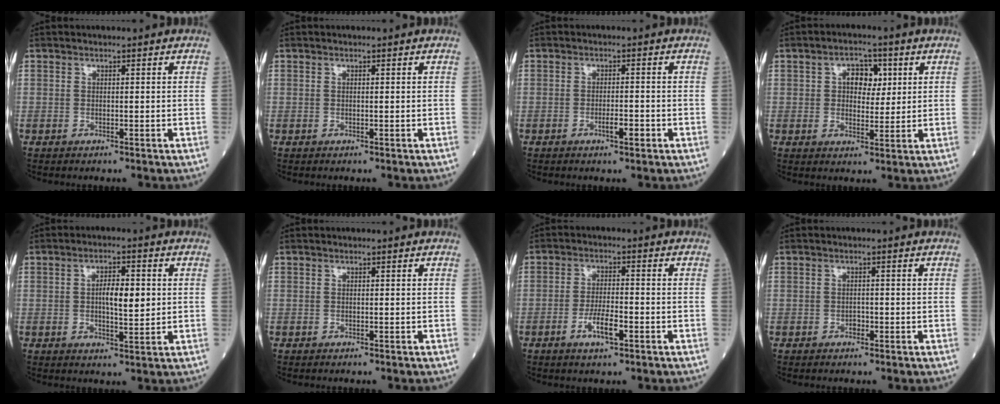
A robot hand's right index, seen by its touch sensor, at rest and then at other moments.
{"total": 0.0}
{"total": 2.3, "force": [-1.1, 0.2, 2.0], "torque": [-0.032, 0.001, -0.019]}
{"total": 5.3, "force": [1.6, 3.3, 3.9], "torque": [-0.056, 0.015, 0.025]}
{"total": 5.6, "force": [0.5, 1.6, 5.3], "torque": [-0.088, 0.005, 0.009]}
{"total": 0.0}
{"total": 4.8, "force": [-2.2, 1.0, 4.1], "torque": [-0.081, -0.001, -0.040]}
{"total": 0.7, "force": [-0.5, 0.3, 0.4], "torque": [-0.006, 0.003, -0.009]}